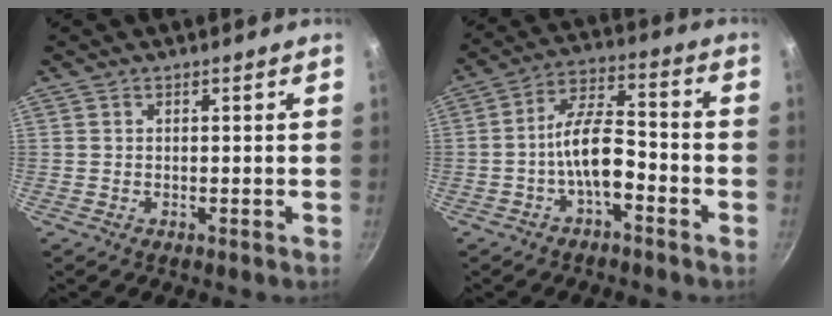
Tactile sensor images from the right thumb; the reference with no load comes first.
{"total": 9.0, "force": [-3.7, 3.8, 7.2], "torque": [-0.117, 0.047, -0.073]}